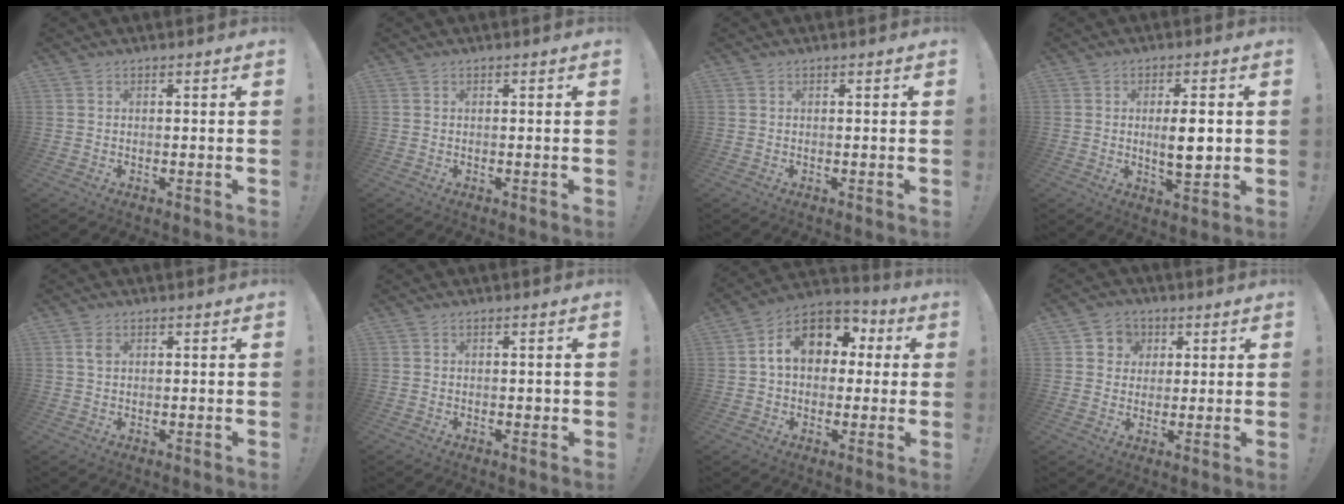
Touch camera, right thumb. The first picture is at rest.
{"total": 0.0}
{"total": 0.0}
{"total": 7.6, "force": [0.4, 2.0, 7.4], "torque": [-0.119, -0.014, 0.000]}
{"total": 1.7, "force": [0.8, 1.2, 1.0], "torque": [-0.010, -0.002, 0.011]}
{"total": 0.9, "force": [0.0, 0.8, 0.5], "torque": [-0.007, 0.003, 0.000]}
{"total": 14.1, "force": [3.4, 10.1, 9.2], "torque": [-0.134, 0.003, 0.064]}
{"total": 6.4, "force": [1.3, 6.1, 1.2], "torque": [-0.016, -0.001, 0.027]}